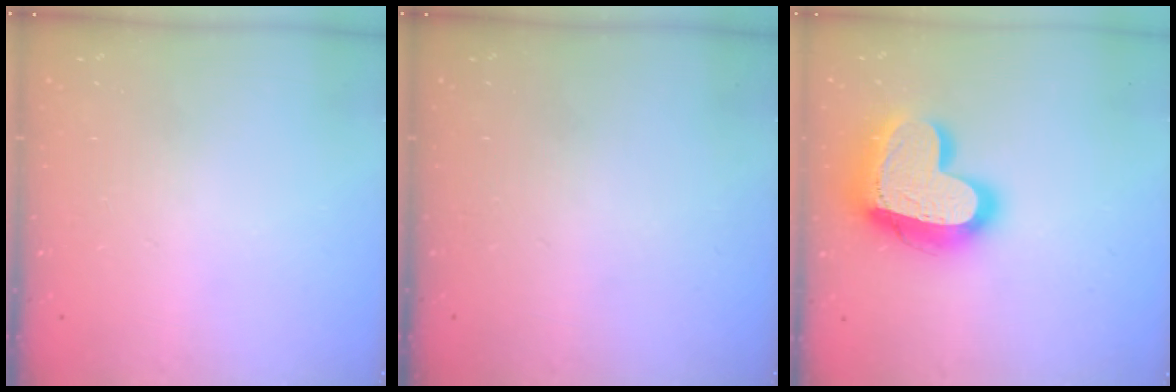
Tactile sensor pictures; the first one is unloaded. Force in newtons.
{"total": 0.0}
{"total": 22.7, "press": 22.6, "slide": 1.9}